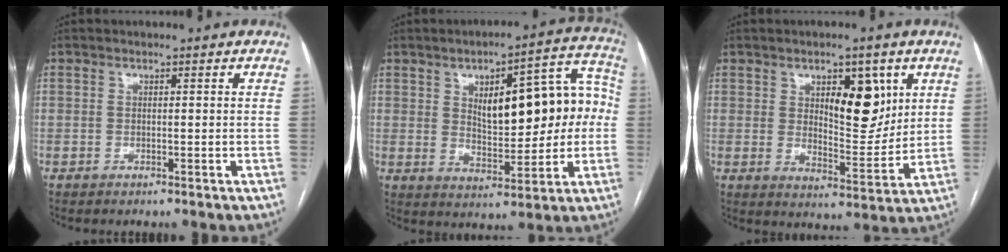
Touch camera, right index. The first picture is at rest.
{"total": 16.4, "force": [1.9, 6.3, 15.0], "torque": [-0.198, 0.040, 0.039]}
{"total": 9.5, "force": [3.7, 3.8, 7.8], "torque": [-0.114, -0.002, 0.064]}